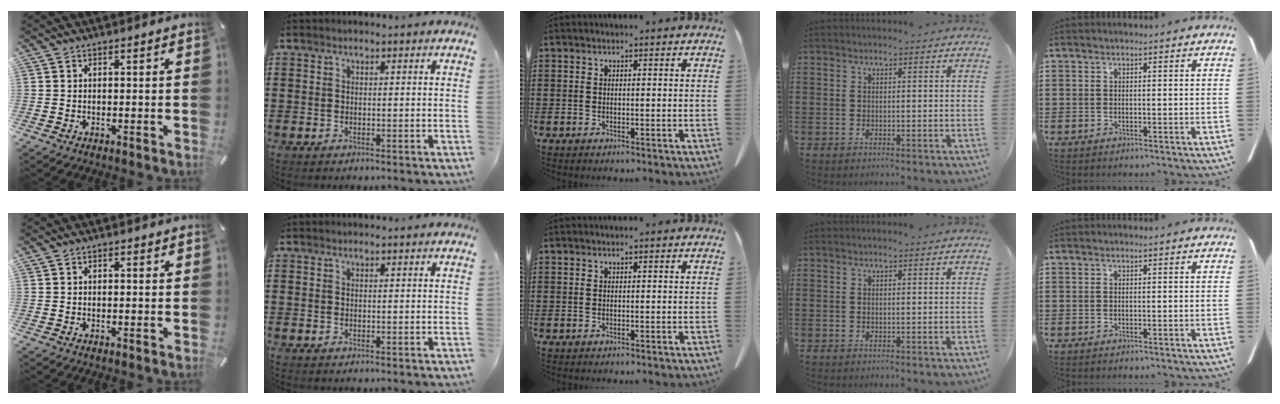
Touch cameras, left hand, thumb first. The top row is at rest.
{"thumb": {"total": 0.7, "force": [0.3, 0.6, 0.2], "torque": [-0.003, 0.002, 0.007]}}